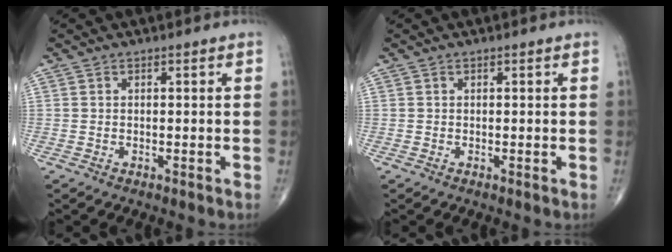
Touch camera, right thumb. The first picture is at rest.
{"total": 0.0}